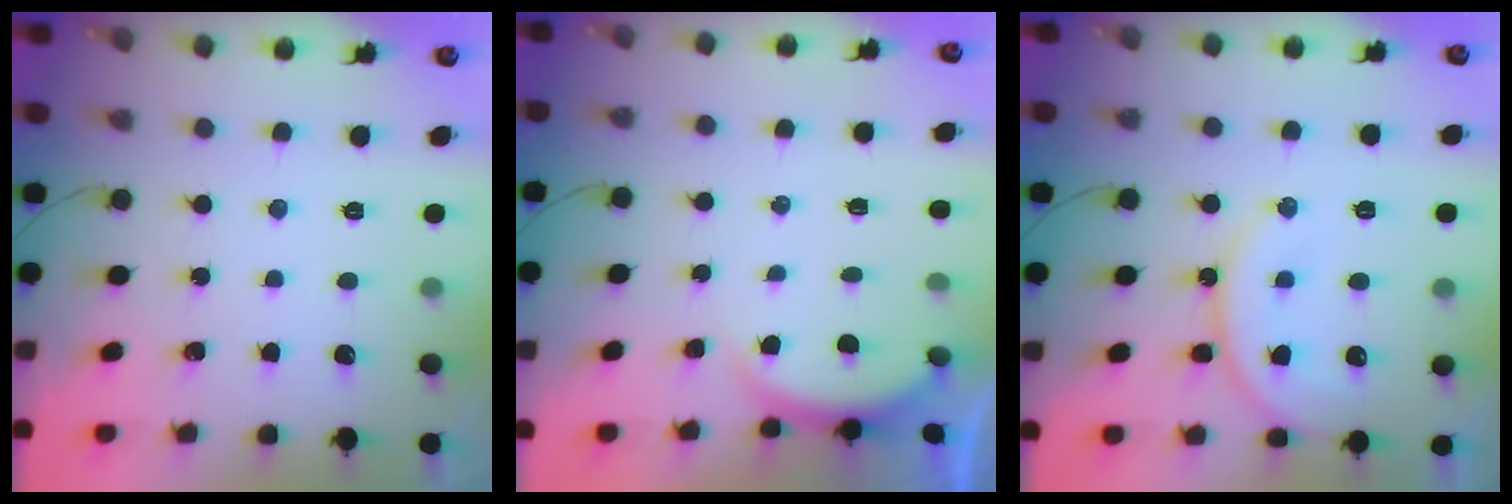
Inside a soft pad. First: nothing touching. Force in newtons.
{"total": 1.6, "press": 1.5, "slide": 0.6}
{"total": 15.0, "press": 14.9, "slide": 1.7}